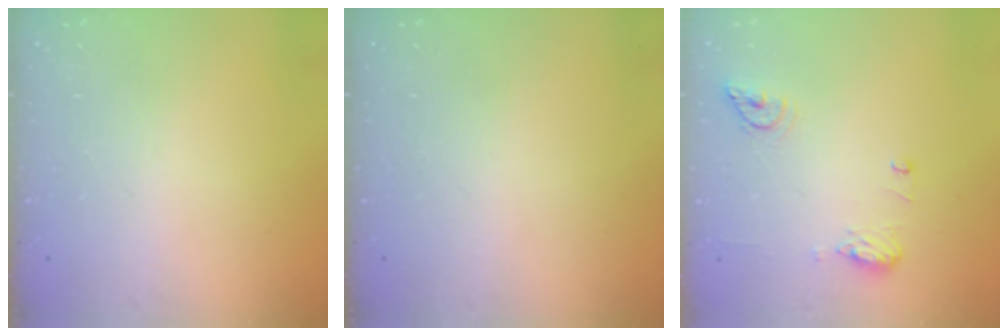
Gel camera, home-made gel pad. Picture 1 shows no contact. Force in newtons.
{"total": 0.0}
{"total": 12.8, "press": 10.6, "slide": 7.2}